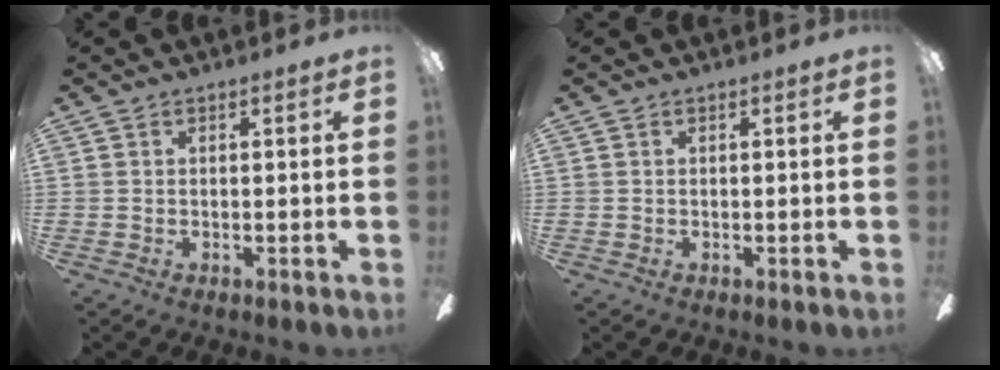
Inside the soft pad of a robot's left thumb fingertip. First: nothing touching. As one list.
[{"total": 0.0}]